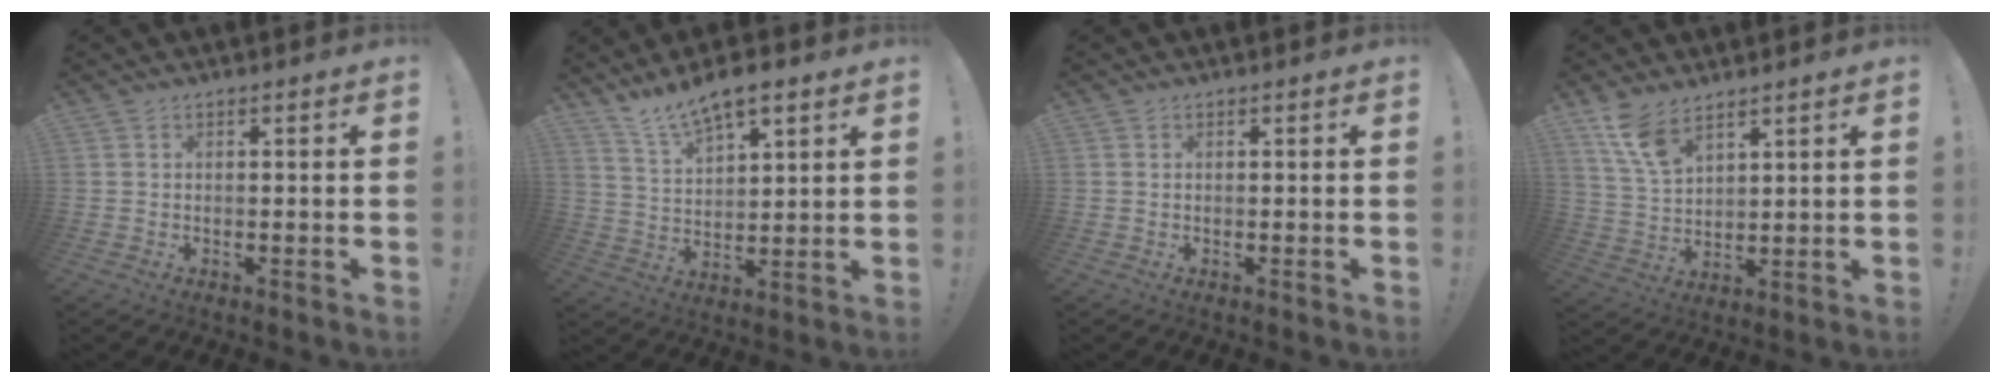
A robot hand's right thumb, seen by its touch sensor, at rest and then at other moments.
{"total": 10.2, "force": [8.1, 3.5, 5.2], "torque": [-0.089, -0.050, 0.147]}
{"total": 0.0}
{"total": 9.2, "force": [6.7, 4.0, 4.8], "torque": [-0.087, -0.036, 0.130]}